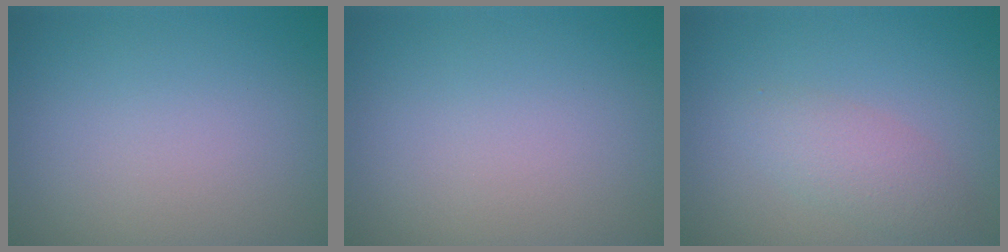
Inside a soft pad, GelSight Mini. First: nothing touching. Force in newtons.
{"total": 0.0}
{"total": 2.4, "press": 2.4, "slide": 0.2}